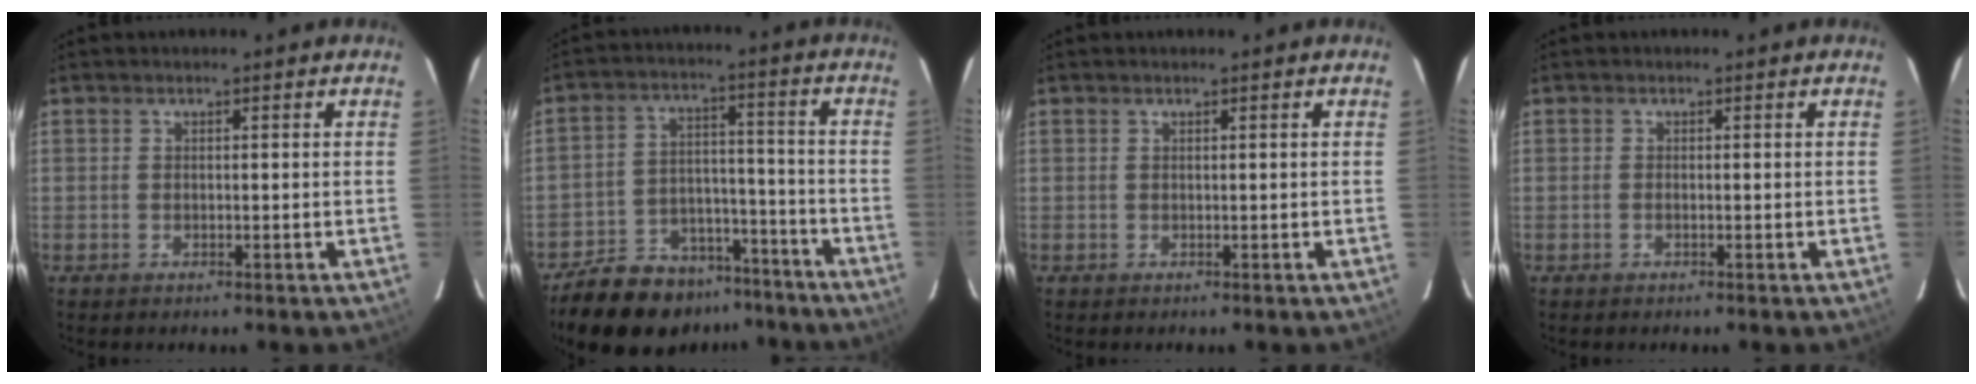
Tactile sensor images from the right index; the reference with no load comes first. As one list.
[{"total": 18.5, "force": [-14.5, 9.3, 6.5], "torque": [-0.148, 0.037, -0.203]}, {"total": 0.0}, {"total": 0.6, "force": [-0.2, 0.1, 0.5], "torque": [-0.011, 0.000, -0.006]}]